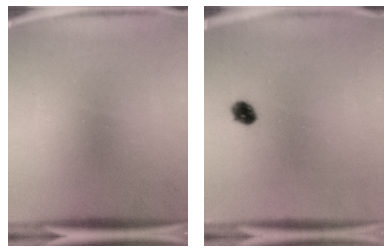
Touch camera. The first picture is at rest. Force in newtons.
{"total": 3.2}